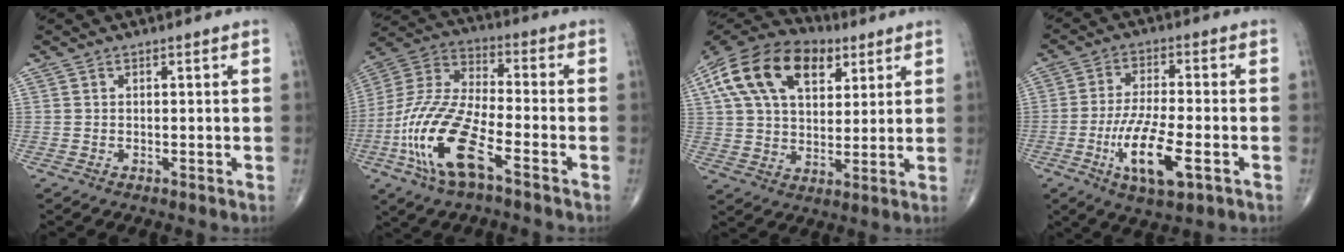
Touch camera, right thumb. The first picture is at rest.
{"total": 18.1, "force": [-7.6, 6.4, 15.2], "torque": [-0.332, 0.024, -0.146]}
{"total": 20.4, "force": [8.5, 12.3, 13.9], "torque": [-0.241, 0.010, 0.143]}
{"total": 12.0, "force": [-4.2, 3.7, 10.6], "torque": [-0.205, 0.004, -0.073]}